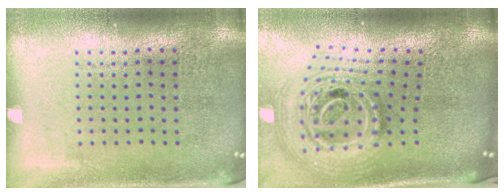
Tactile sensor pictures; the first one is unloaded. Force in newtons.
{"total": 2.9, "press": 1.9, "slide": 2.1}